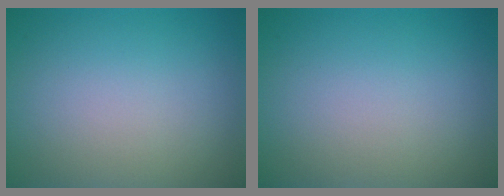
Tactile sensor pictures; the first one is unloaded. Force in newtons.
{"total": 0.0}